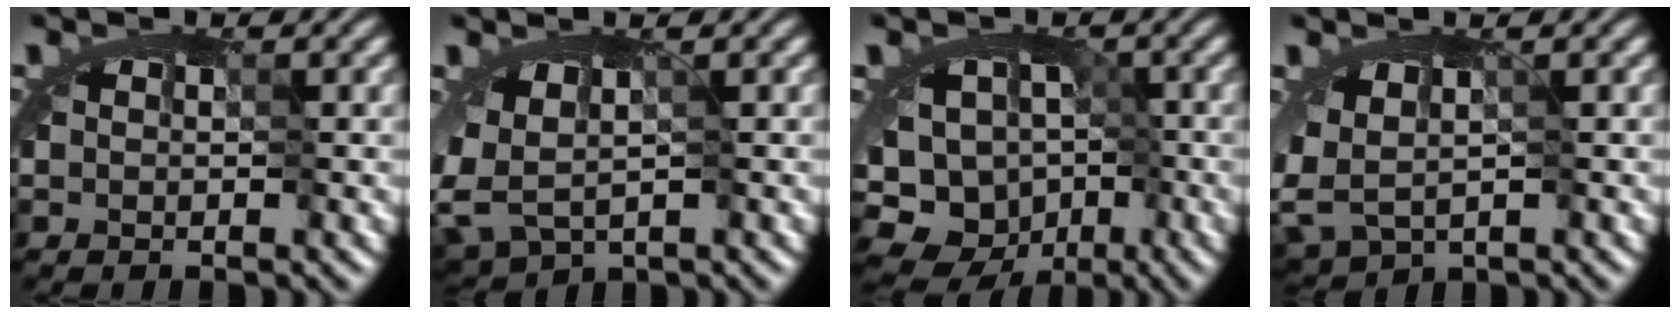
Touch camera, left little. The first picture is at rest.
{"total": 2.7, "force": [0.2, 1.4, 2.4], "torque": [-0.044, -0.003, 0.010]}
{"total": 11.3, "force": [-4.9, 9.3, 4.2], "torque": [-0.055, -0.013, -0.073]}
{"total": 2.3, "force": [0.2, 1.1, 2.1], "torque": [-0.041, -0.002, 0.009]}